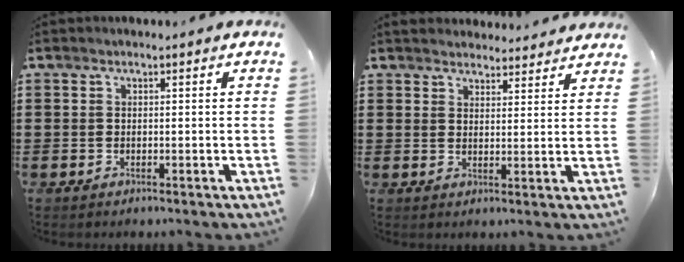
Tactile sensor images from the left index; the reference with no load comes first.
{"total": 3.3, "force": [3.2, 0.5, -0.1], "torque": [0.000, -0.014, 0.060]}